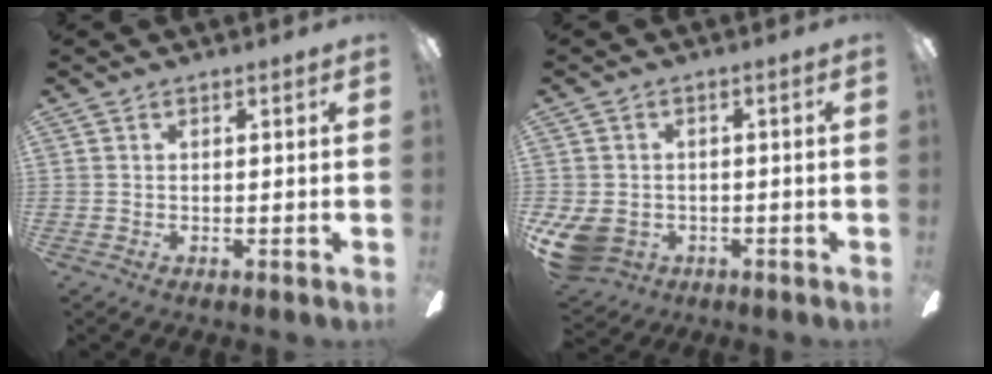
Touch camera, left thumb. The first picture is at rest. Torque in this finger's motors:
{"motor_torque": [-0.10, 1.73, 0.50, -0.37, 0.12]}